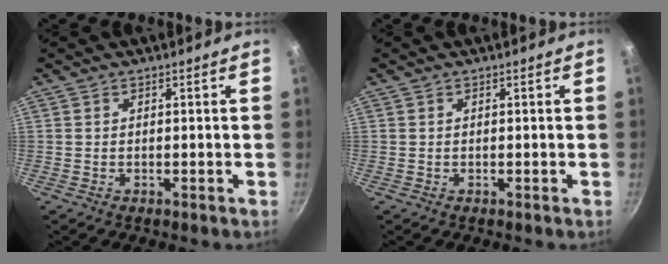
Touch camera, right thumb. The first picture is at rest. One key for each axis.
{"total": 0.0}